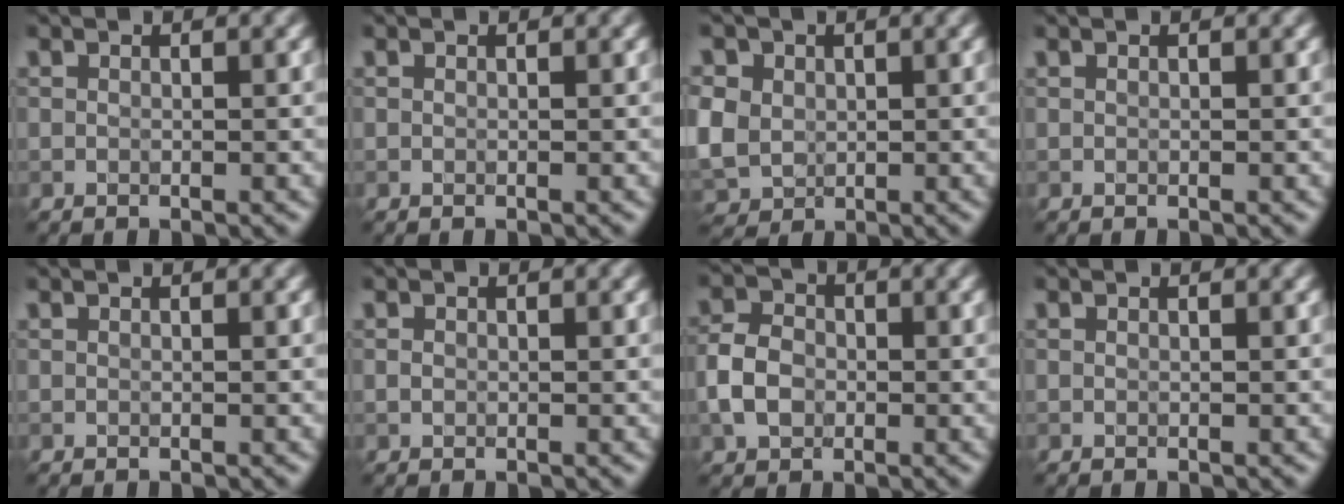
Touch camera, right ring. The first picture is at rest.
{"total": 0.0}
{"total": 7.2, "force": [1.4, 6.1, 3.5], "torque": [-0.092, 0.025, 0.012]}
{"total": 0.0}
{"total": 0.0}
{"total": 0.6, "force": [0.0, 0.5, 0.3], "torque": [-0.005, -0.002, -0.002]}
{"total": 4.1, "force": [-1.0, 3.2, 2.5], "torque": [-0.055, 0.004, -0.025]}
{"total": 0.0}